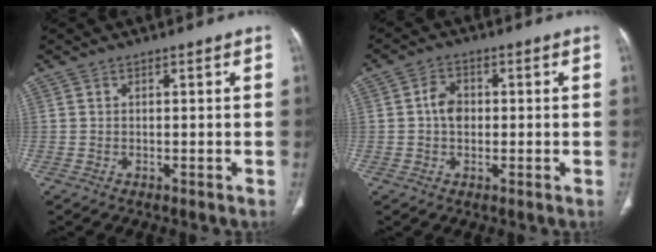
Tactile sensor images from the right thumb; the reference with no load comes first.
{"total": 4.1, "force": [0.1, 3.1, 2.7], "torque": [-0.040, 0.009, -0.005]}